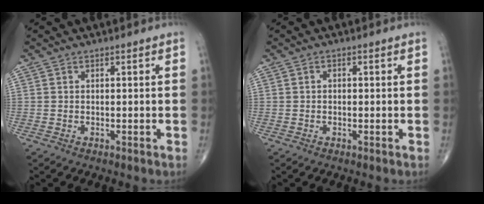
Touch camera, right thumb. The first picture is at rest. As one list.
[{"total": 0.6, "force": [0.0, 0.5, 0.4], "torque": [-0.002, 0.002, -0.002]}]